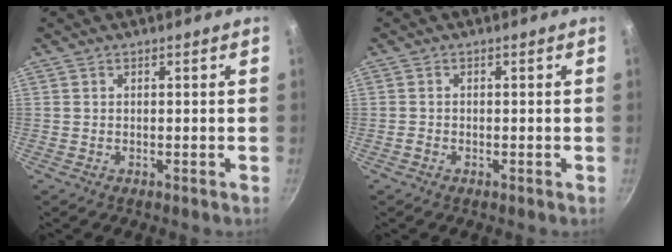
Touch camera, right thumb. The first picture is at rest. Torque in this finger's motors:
{"motor_torque": [0.63, -0.01, -0.03, -0.34, 0.00]}